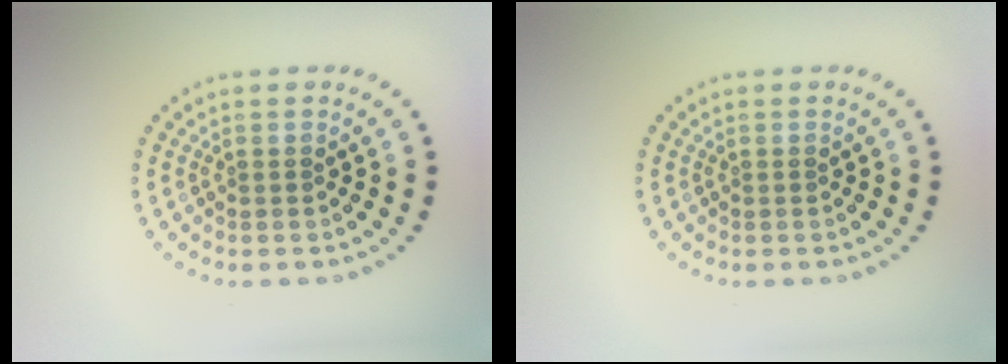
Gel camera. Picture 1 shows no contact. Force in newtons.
{"total": 0.0}